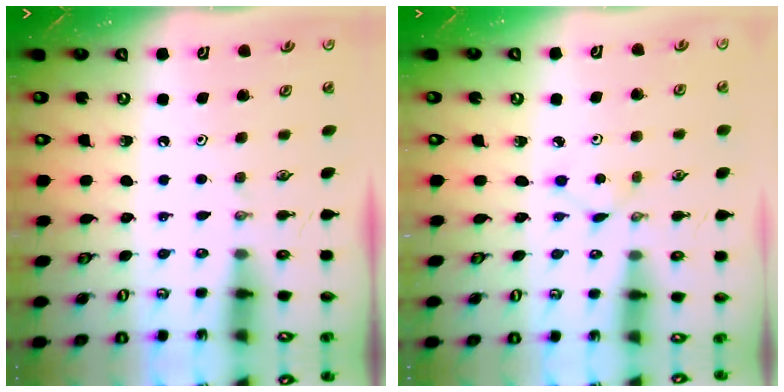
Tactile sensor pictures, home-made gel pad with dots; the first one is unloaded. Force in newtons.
{"total": 1.3, "press": 1.3, "slide": 0.2}